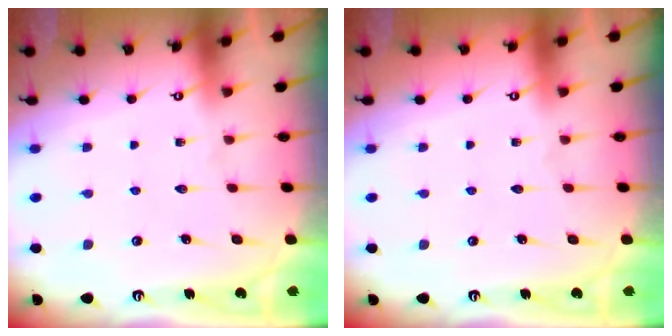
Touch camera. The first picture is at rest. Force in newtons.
{"total": 0.0}